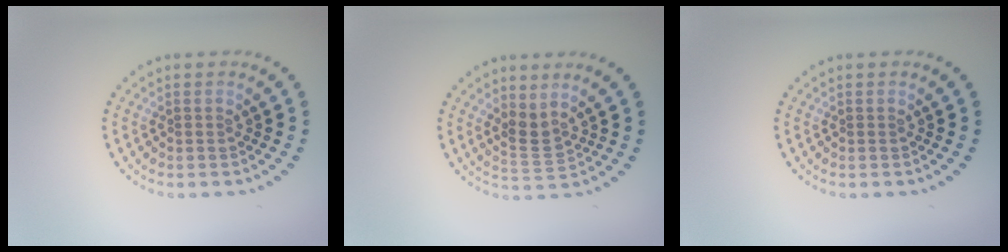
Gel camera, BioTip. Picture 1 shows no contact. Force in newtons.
{"total": 2.2, "press": 1.6, "slide": 1.6}
{"total": 0.0}